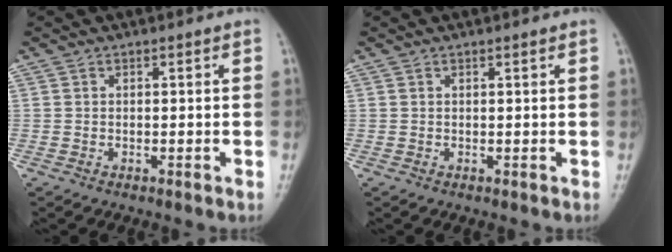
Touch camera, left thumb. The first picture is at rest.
{"total": 0.6, "force": [0.5, 0.0, 0.4], "torque": [-0.008, -0.002, 0.008]}